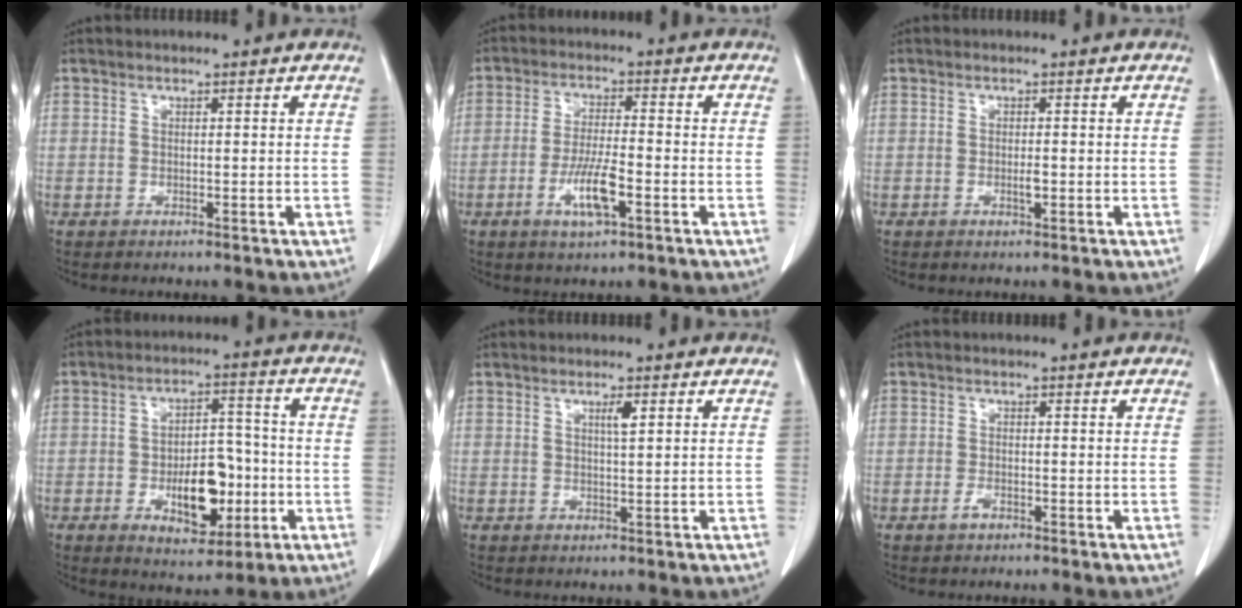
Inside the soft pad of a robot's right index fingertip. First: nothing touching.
{"total": 6.9, "force": [-2.8, 1.1, 6.2], "torque": [-0.123, -0.006, -0.048]}
{"total": 1.1, "force": [-0.3, 0.2, 1.1], "torque": [-0.023, 0.000, -0.004]}
{"total": 10.7, "force": [-3.0, 5.2, 8.9], "torque": [-0.142, 0.013, -0.039]}
{"total": 1.6, "force": [0.7, 0.0, 1.5], "torque": [-0.028, -0.002, 0.012]}
{"total": 1.4, "force": [-0.9, 0.5, 0.9], "torque": [-0.022, -0.001, -0.015]}